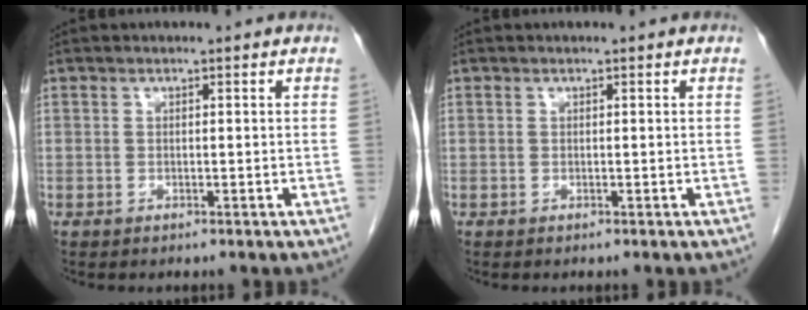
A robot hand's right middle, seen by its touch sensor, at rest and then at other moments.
{"total": 0.0}